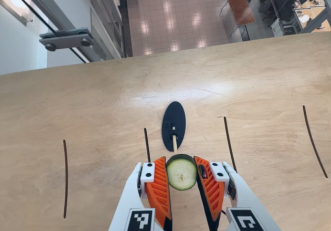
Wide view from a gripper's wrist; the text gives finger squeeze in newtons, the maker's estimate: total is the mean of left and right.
{"total": 11.3, "left": 11.1, "right": 11.5}